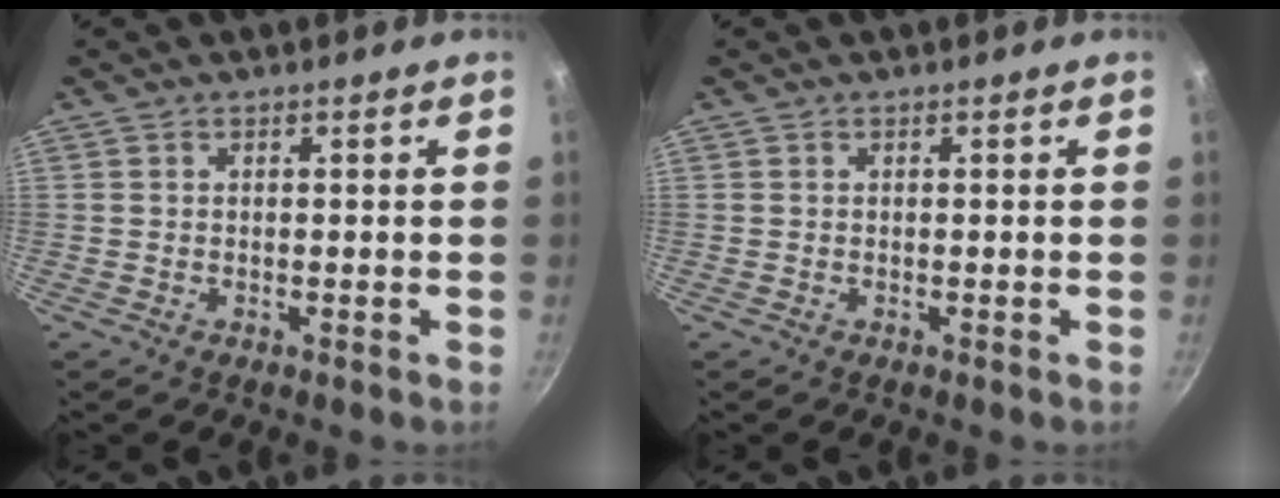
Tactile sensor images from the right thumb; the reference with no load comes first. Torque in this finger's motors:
{"motor_torque": [0.02, 0.16, 0.07, -0.26, 0.04]}